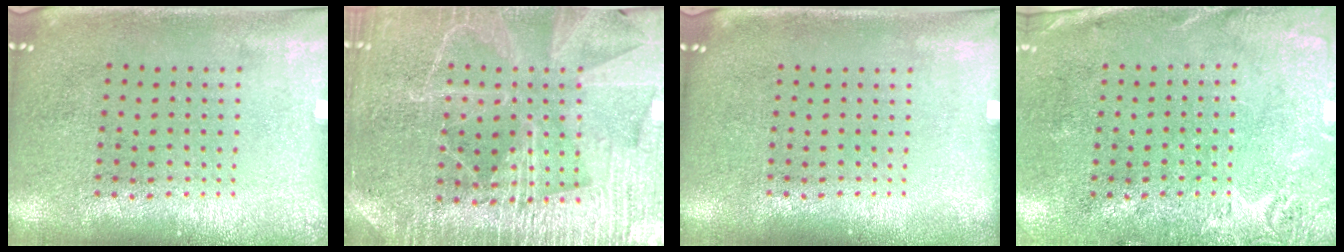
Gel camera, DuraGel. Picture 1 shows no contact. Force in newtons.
{"total": 4.5, "press": 4.2, "slide": 1.8}
{"total": 0.0}
{"total": 2.6, "press": 2.1, "slide": 1.6}